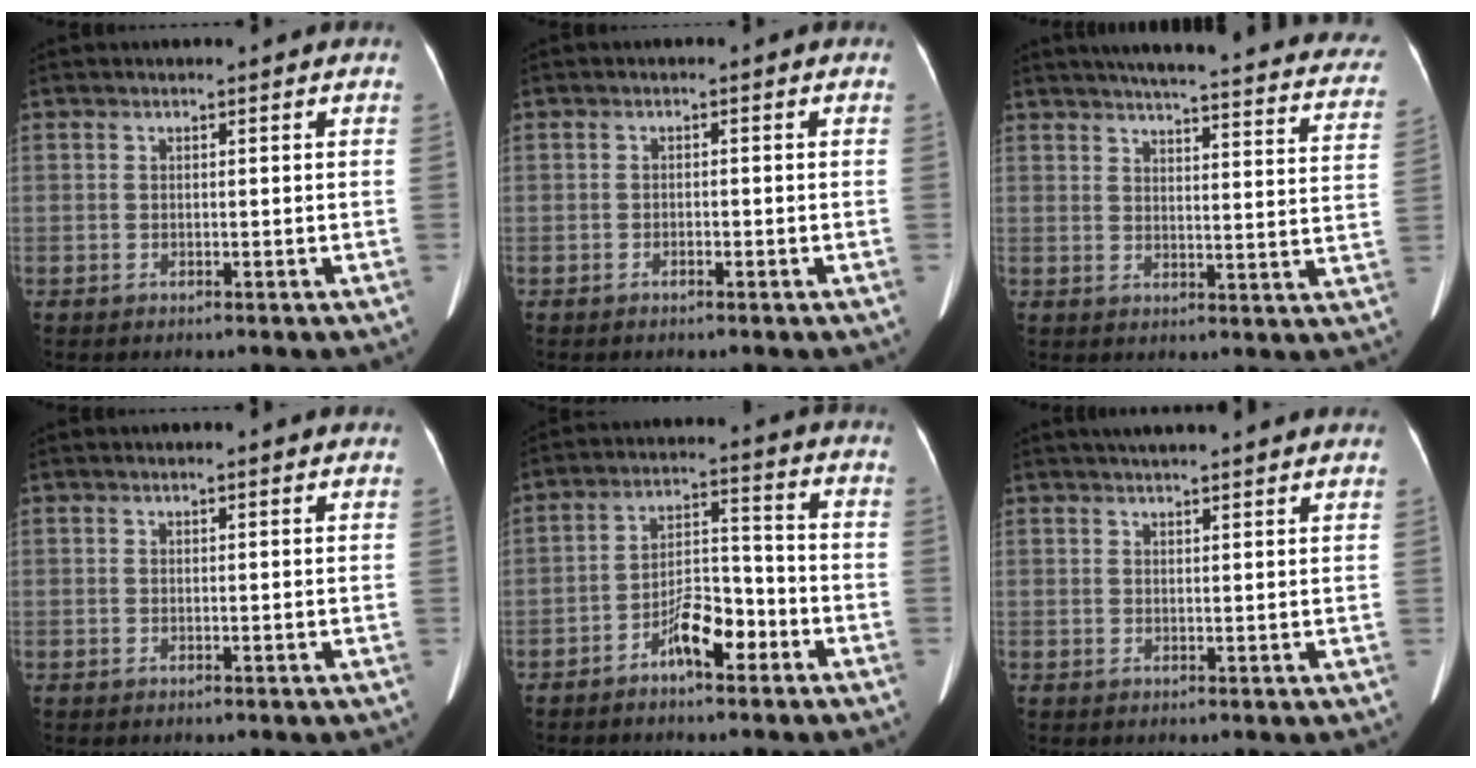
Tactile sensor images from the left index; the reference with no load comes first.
{"total": 0.7, "force": [-0.5, 0.3, 0.4], "torque": [-0.009, 0.001, -0.007]}
{"total": 29.0, "force": [25.7, 3.8, 12.8], "torque": [-0.167, -0.049, 0.285]}
{"total": 2.6, "force": [2.5, 0.3, 0.9], "torque": [-0.013, 0.013, 0.022]}
{"total": 7.2, "force": [-4.2, 2.4, 5.3], "torque": [-0.097, 0.020, -0.072]}
{"total": 5.3, "force": [4.7, 0.0, 2.6], "torque": [-0.035, 0.030, 0.062]}